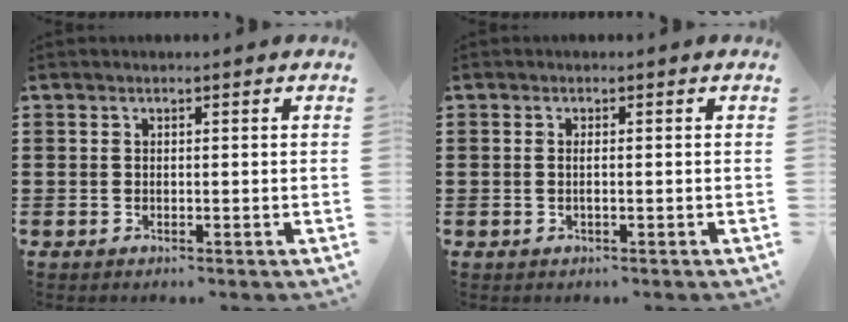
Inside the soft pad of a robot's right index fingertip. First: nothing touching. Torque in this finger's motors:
{"motor_torque": [-0.12, 0.04, 0.06, -0.01]}